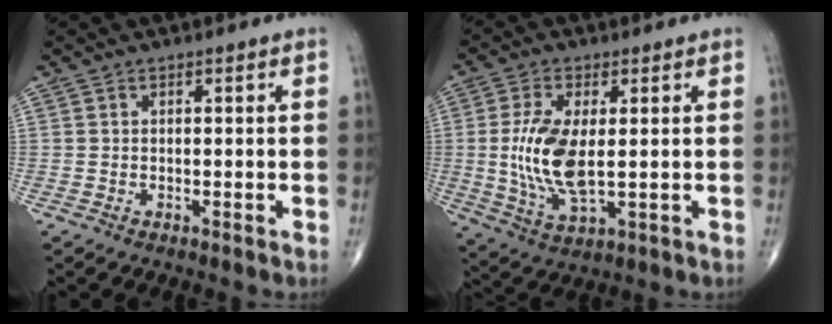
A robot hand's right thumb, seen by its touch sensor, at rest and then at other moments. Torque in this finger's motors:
{"motor_torque": [-0.05, 0.59, 1.06, 0.13, 0.16]}